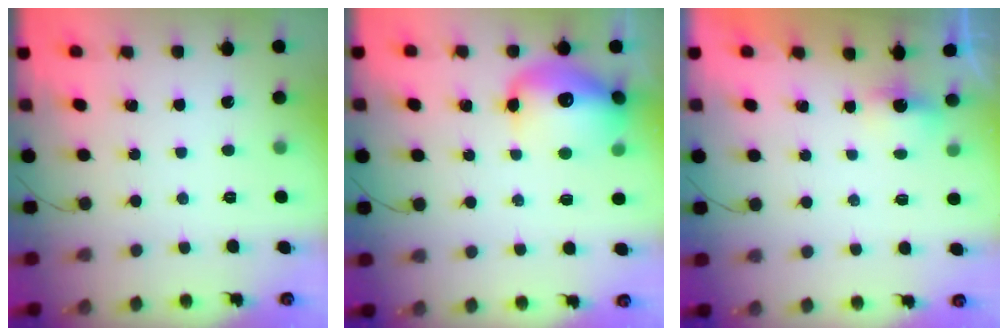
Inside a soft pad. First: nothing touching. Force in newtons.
{"total": 15.7, "press": 15.2, "slide": 3.8}
{"total": 2.9, "press": 2.8, "slide": 0.8}